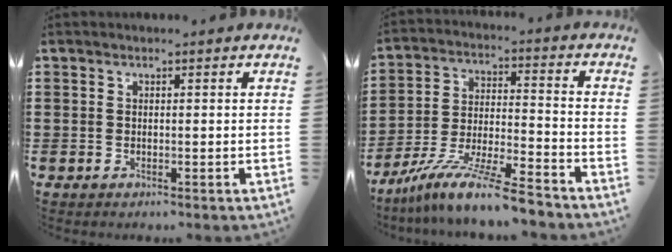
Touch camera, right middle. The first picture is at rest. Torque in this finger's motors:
{"motor_torque": [2.14, 0.00, 0.69, 0.21]}